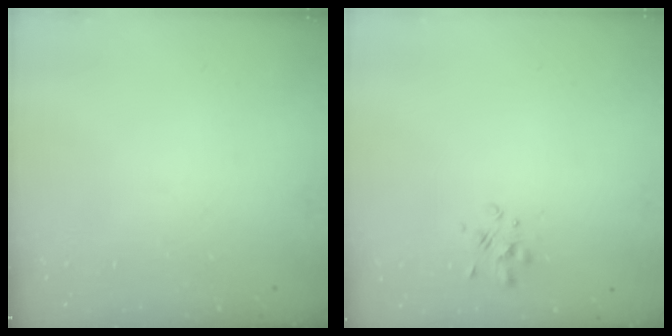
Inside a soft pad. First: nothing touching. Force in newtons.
{"total": 2.4, "press": 2.2, "slide": 0.9}